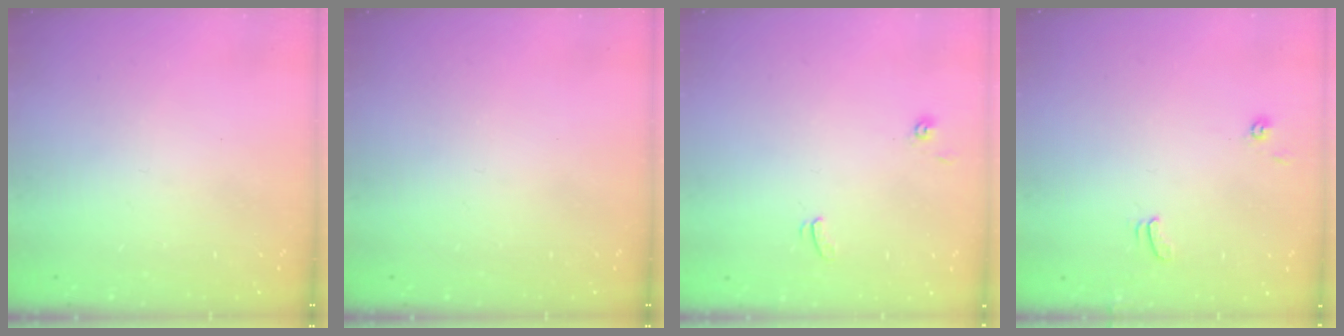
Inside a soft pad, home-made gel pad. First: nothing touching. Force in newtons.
{"total": 0.0}
{"total": 0.6, "press": 0.6, "slide": 0.3}
{"total": 0.9, "press": 0.8, "slide": 0.4}